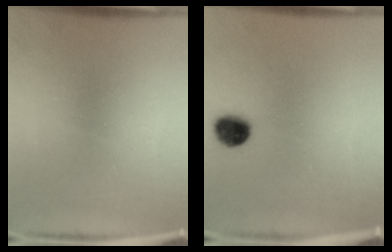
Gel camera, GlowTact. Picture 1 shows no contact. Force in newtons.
{"total": 6.3}